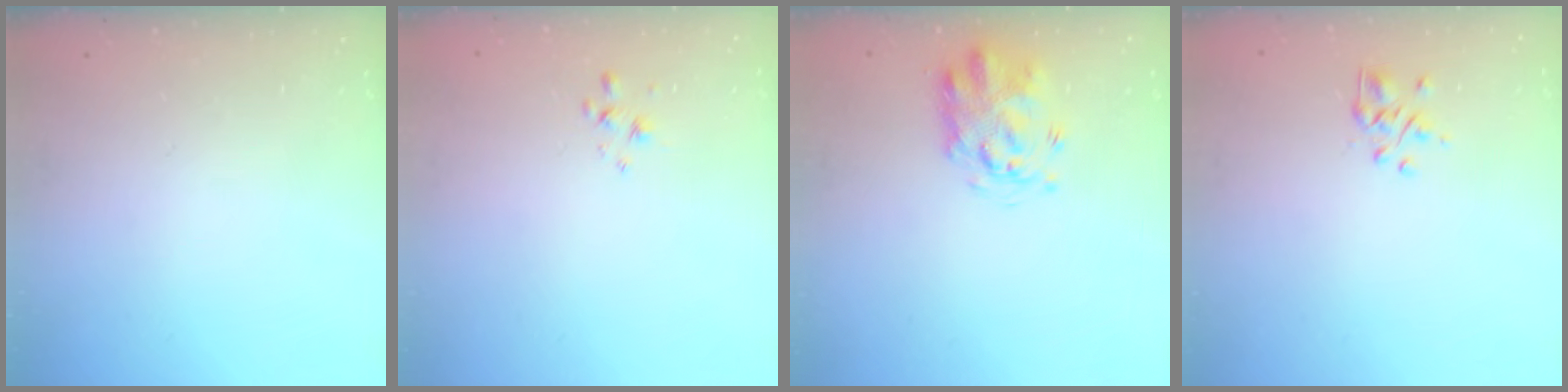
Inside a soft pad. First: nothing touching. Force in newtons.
{"total": 1.7, "press": 1.6, "slide": 0.5}
{"total": 3.2, "press": 3.2, "slide": 0.8}
{"total": 2.2, "press": 2.0, "slide": 1.0}